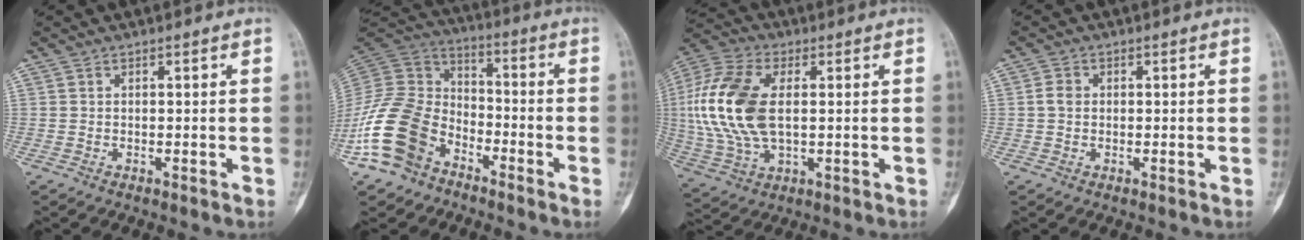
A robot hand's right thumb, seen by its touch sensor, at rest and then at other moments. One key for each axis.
{"total": 17.1, "fx": -9.1, "fy": 11.4, "fz": 8.9, "tx": -0.171, "ty": 0.063, "tz": -0.185}
{"total": 17.9, "fx": 1.7, "fy": 10.0, "fz": 14.8, "tx": -0.333, "ty": 0.005, "tz": 0.034}
{"total": 2.0, "fx": 0.1, "fy": 1.7, "fz": 1.1, "tx": -0.018, "ty": 0.003, "tz": -0.001}